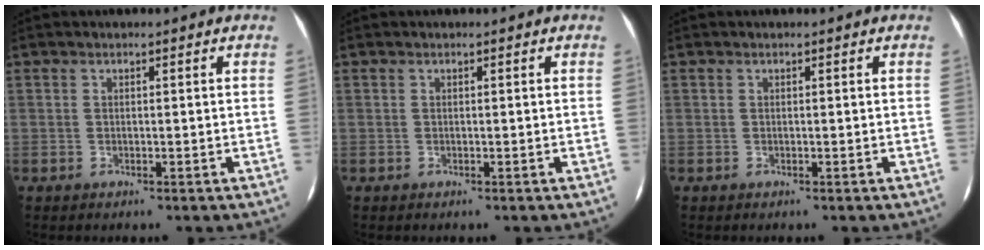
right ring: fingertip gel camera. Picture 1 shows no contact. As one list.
[{"total": 0.0}, {"total": 0.0}]